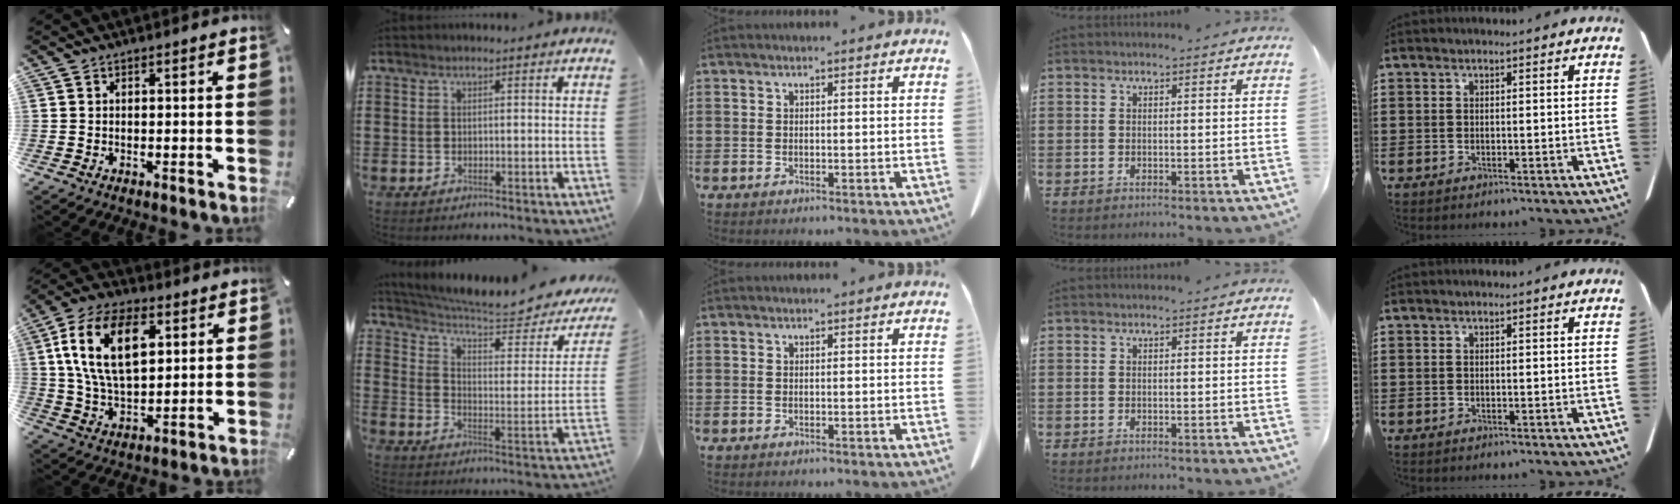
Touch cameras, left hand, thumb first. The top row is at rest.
{"thumb": {"total": 17.2, "force": [5.0, 10.3, 12.9], "torque": [-0.267, 0.004, 0.082]}, "index": {"total": 6.5, "force": [5.4, 0.9, 3.6], "torque": [-0.087, -0.040, 0.086]}}